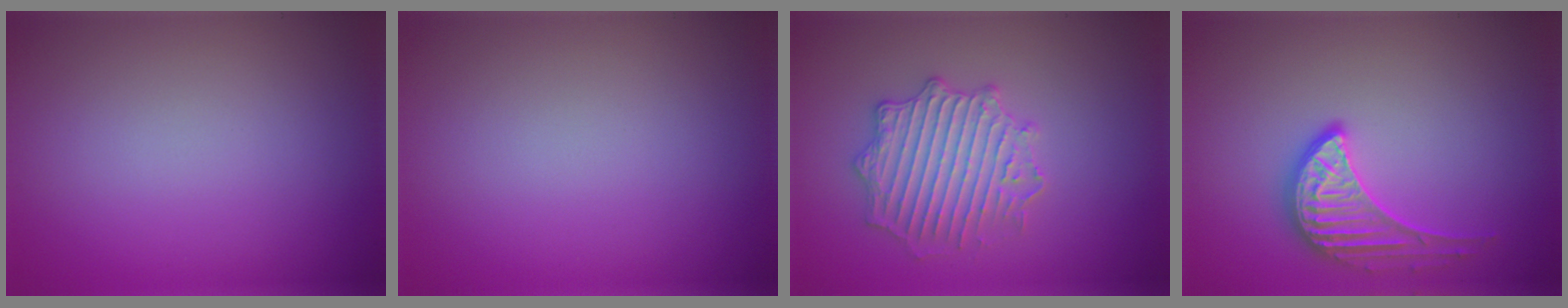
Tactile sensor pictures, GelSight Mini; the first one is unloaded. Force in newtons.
{"total": 0.0}
{"total": 4.1, "press": 4.1, "slide": 0.3}
{"total": 3.3, "press": 3.1, "slide": 1.2}